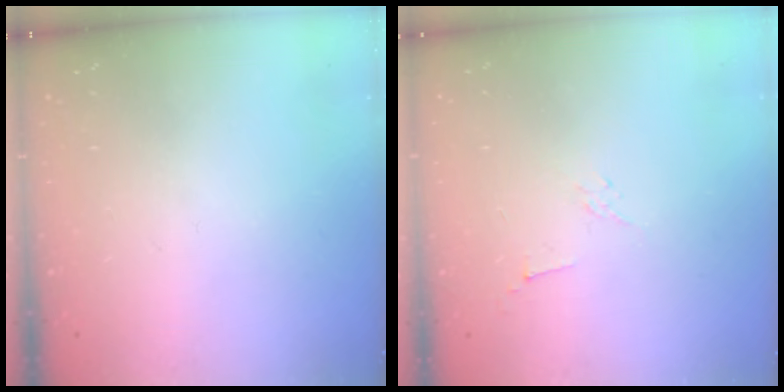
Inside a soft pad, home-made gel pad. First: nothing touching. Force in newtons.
{"total": 2.9, "press": 2.8, "slide": 0.8}